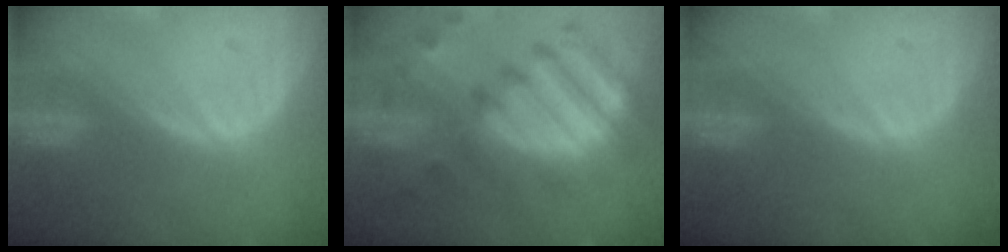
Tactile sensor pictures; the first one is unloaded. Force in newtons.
{"total": 11.9, "press": 10.4, "slide": 5.8}
{"total": 0.0}